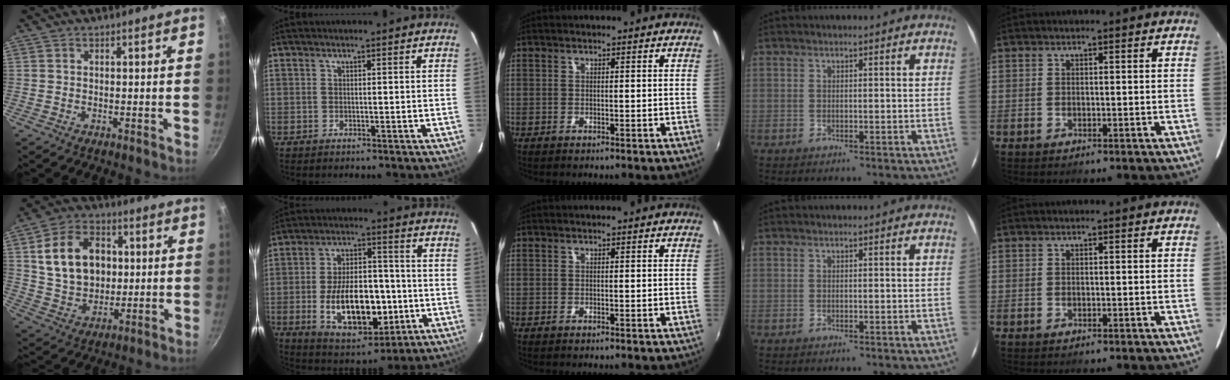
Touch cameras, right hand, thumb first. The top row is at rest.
{"thumb": {"total": 16.0, "force": [2.8, 11.9, 10.4], "torque": [-0.158, 0.005, 0.053]}, "index": {"total": 17.3, "force": [-3.7, 9.1, 14.2], "torque": [-0.261, 0.004, -0.036]}}